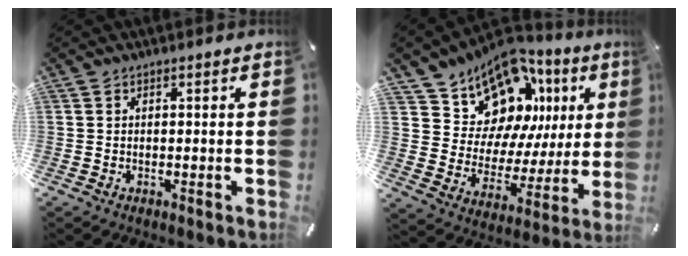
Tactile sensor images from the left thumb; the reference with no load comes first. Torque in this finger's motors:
{"motor_torque": [2.47, 2.54, 1.43, -1.34, 0.25]}